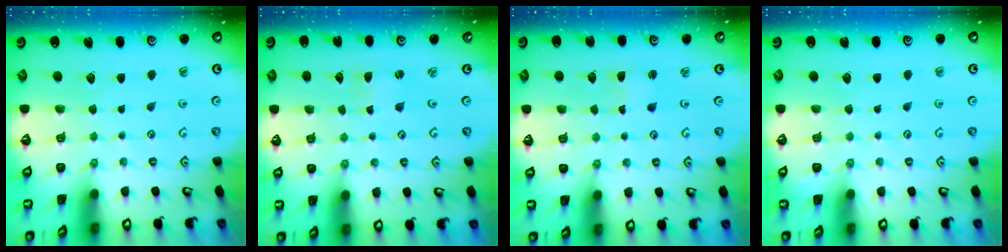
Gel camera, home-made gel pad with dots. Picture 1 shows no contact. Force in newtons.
{"total": 1.8, "press": 1.7, "slide": 0.3}
{"total": 2.3, "press": 2.3, "slide": 0.3}
{"total": 0.0}